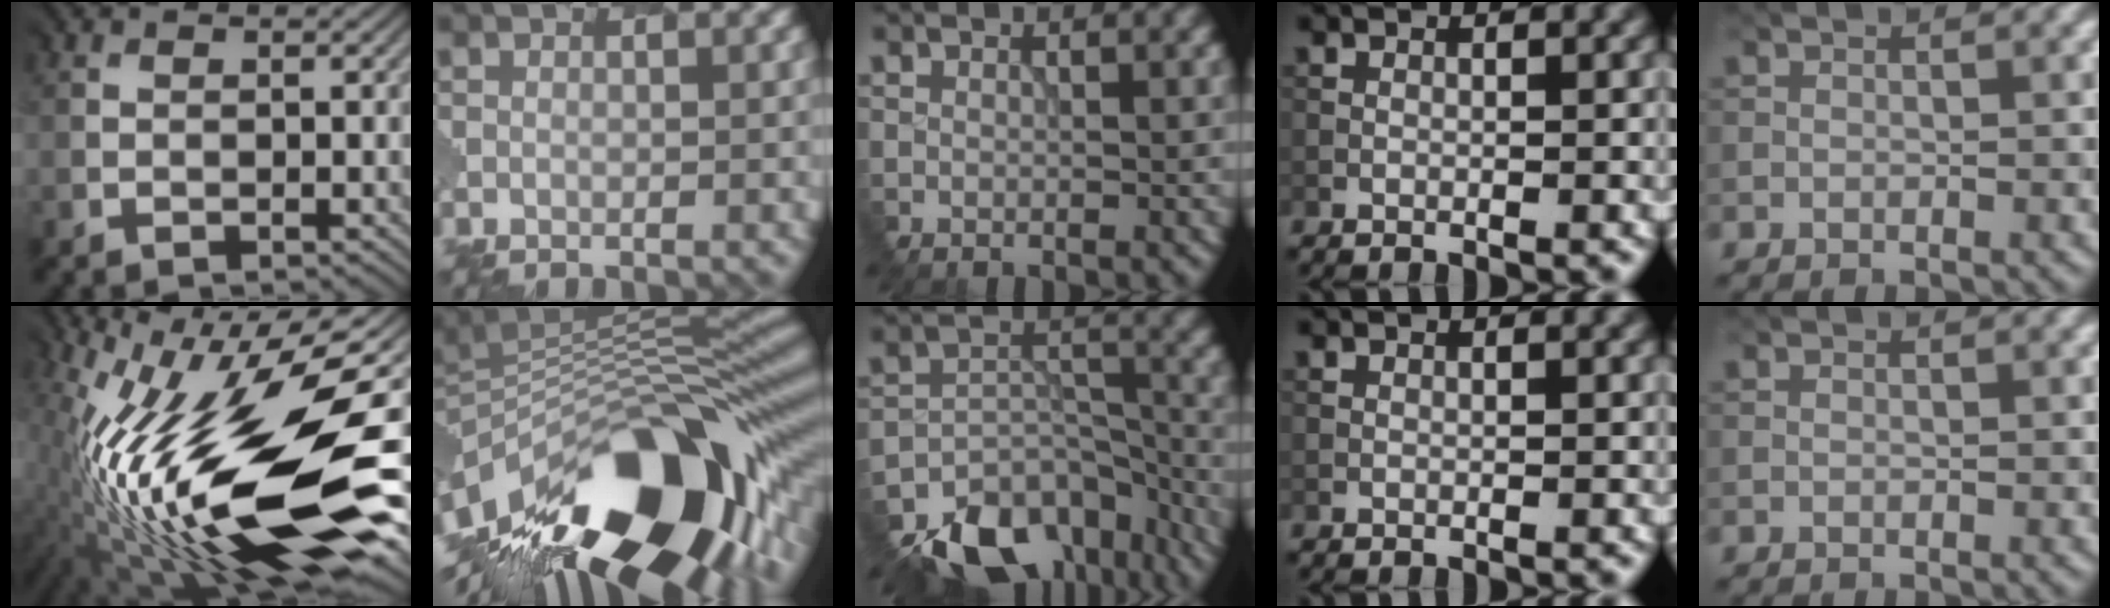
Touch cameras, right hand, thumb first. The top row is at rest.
{"thumb": {"total": 21.7, "force": [-4.6, 7.7, 19.8], "torque": [-0.382, -0.005, -0.092]}, "index": {"total": 16.4, "force": [-6.5, 7.2, 13.2], "torque": [-0.229, 0.003, -0.118]}, "middle": {"total": 11.8, "force": [-9.7, 5.1, 4.5], "torque": [-0.080, -0.005, -0.147]}}